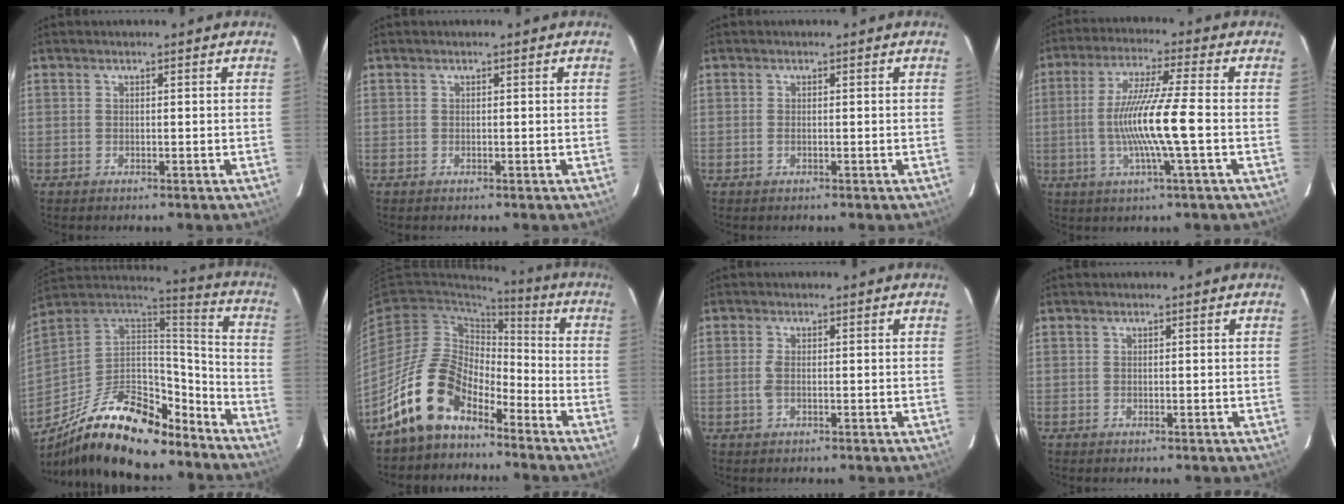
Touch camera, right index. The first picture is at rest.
{"total": 0.0}
{"total": 0.7, "force": [-0.2, 0.3, 0.6], "torque": [-0.015, 0.000, -0.005]}
{"total": 12.9, "force": [-2.1, -1.0, 12.7], "torque": [-0.237, -0.007, -0.038]}
{"total": 25.7, "force": [-18.0, 10.2, 15.3], "torque": [-0.284, -0.003, -0.287]}
{"total": 14.2, "force": [-9.7, 7.2, 7.6], "torque": [-0.148, 0.018, -0.187]}
{"total": 1.9, "force": [-0.4, 0.8, 1.7], "torque": [-0.039, 0.000, -0.008]}
{"total": 0.0}